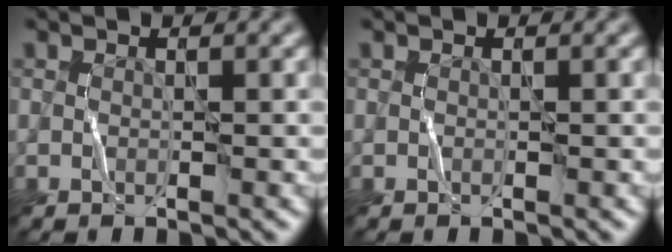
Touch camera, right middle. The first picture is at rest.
{"total": 0.0}